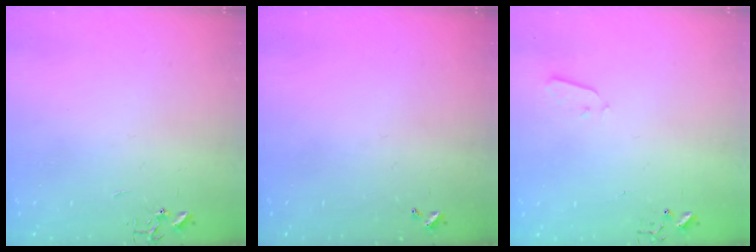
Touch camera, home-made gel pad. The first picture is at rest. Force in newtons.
{"total": 0.0}
{"total": 3.3, "press": 3.2, "slide": 0.7}